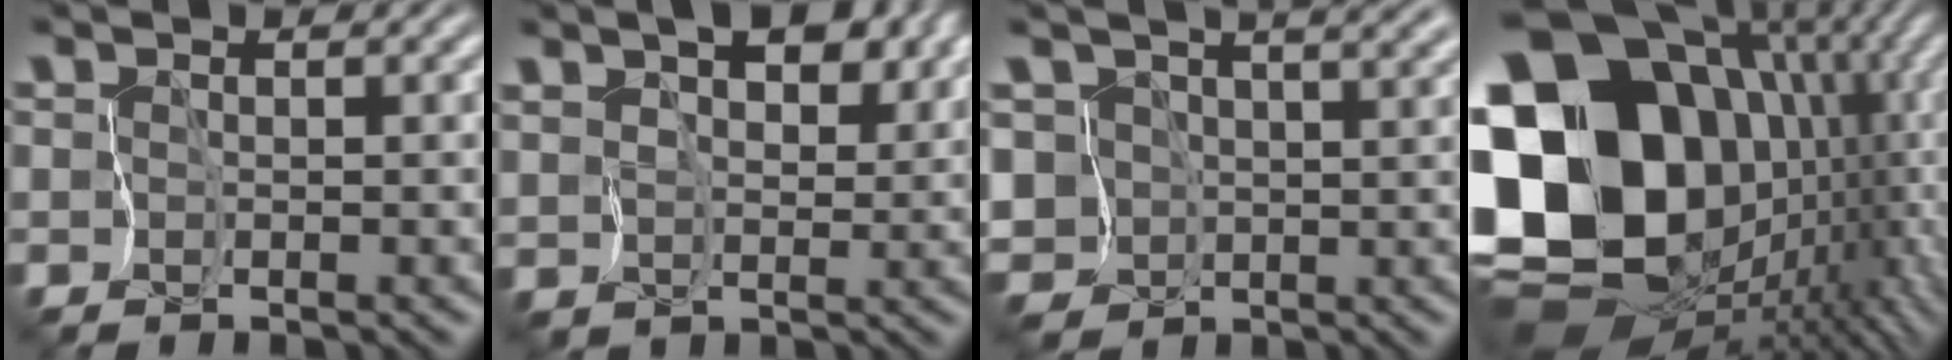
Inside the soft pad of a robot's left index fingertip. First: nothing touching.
{"total": 6.6, "force": [3.7, 3.5, 4.2], "torque": [-0.081, 0.008, 0.049]}
{"total": 7.4, "force": [2.8, 5.0, 4.7], "torque": [-0.097, 0.018, 0.038]}
{"total": 21.7, "force": [0.6, 17.4, 13.0], "torque": [-0.298, -0.017, 0.029]}